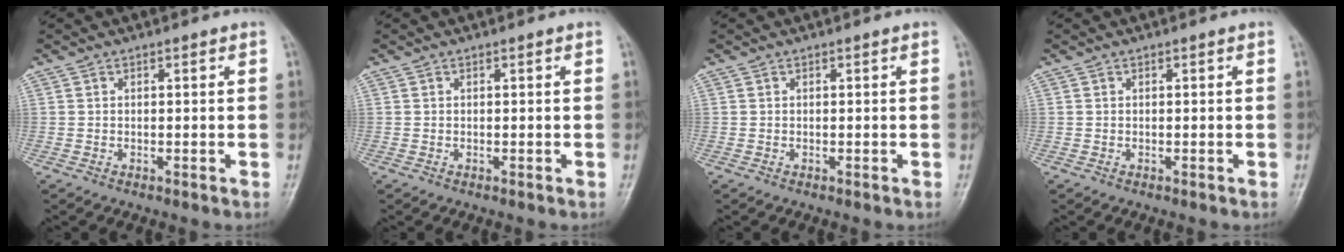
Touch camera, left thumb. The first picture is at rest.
{"total": 0.0}
{"total": 0.0}
{"total": 0.0}